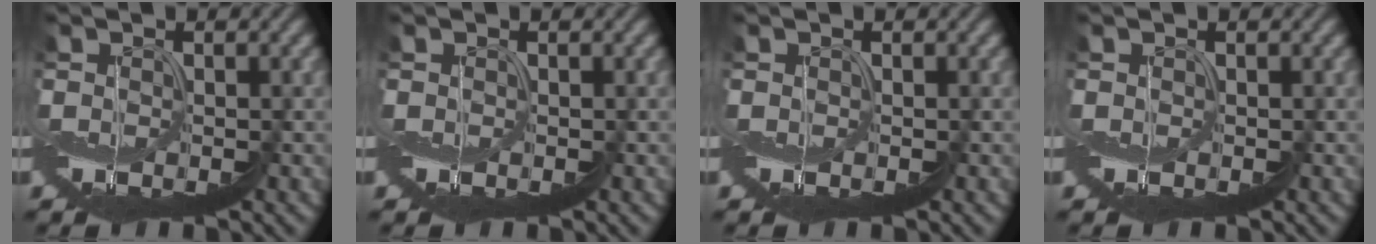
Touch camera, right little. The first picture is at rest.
{"total": 0.0}
{"total": 0.0}
{"total": 0.0}